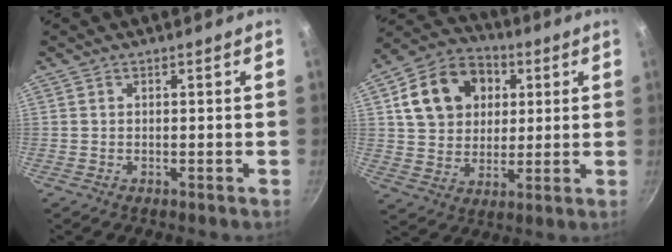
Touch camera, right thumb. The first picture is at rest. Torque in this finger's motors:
{"motor_torque": [0.42, 3.16, 0.95, 0.00, 0.10]}